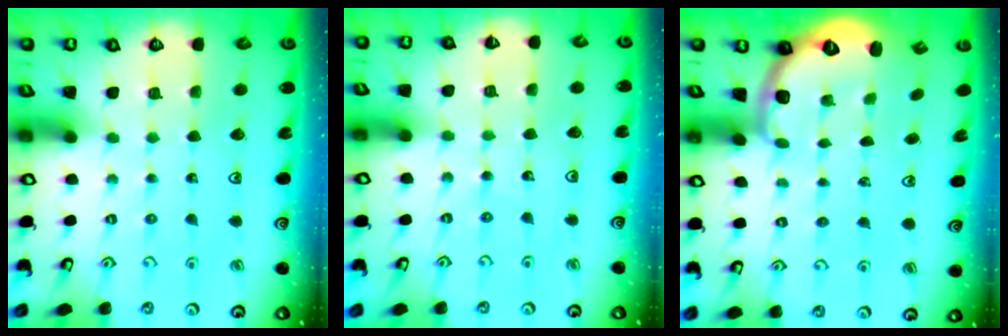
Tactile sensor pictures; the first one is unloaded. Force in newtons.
{"total": 3.5, "press": 3.4, "slide": 0.8}
{"total": 2.7, "press": 1.7, "slide": 2.1}